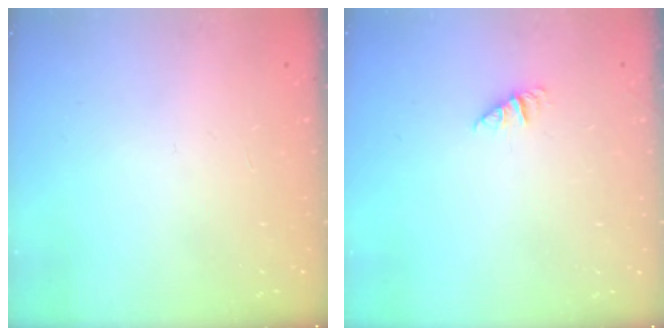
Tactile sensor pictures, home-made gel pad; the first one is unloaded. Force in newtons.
{"total": 0.6, "press": 0.6, "slide": 0.1}